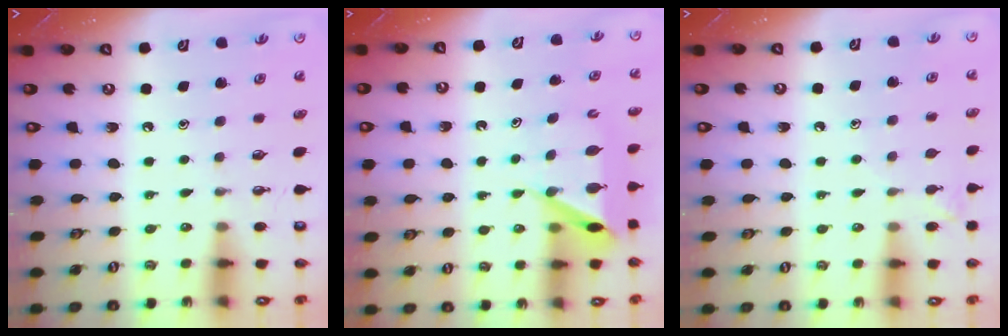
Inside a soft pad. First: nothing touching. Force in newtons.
{"total": 8.1, "press": 8.1, "slide": 0.3}
{"total": 5.5, "press": 5.4, "slide": 0.5}